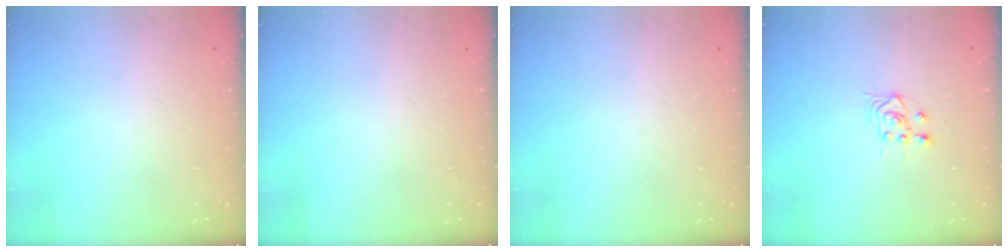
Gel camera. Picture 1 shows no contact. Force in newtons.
{"total": 0.0}
{"total": 0.0}
{"total": 3.0, "press": 2.6, "slide": 1.3}